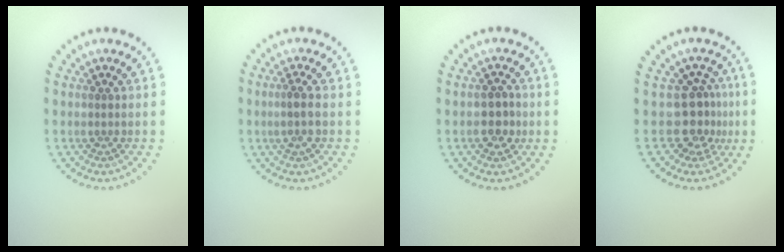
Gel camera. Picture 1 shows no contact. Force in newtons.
{"total": 1.8, "press": 1.6, "slide": 0.9}
{"total": 2.3, "press": 2.3, "slide": 0.4}
{"total": 3.2, "press": 2.4, "slide": 2.2}